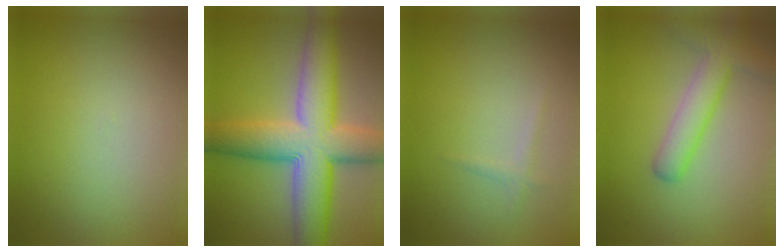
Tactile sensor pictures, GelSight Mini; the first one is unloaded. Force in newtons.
{"total": 11.0, "press": 11.0, "slide": 0.3}
{"total": 0.8, "press": 0.8, "slide": 0.0}
{"total": 4.0, "press": 4.0, "slide": 0.2}